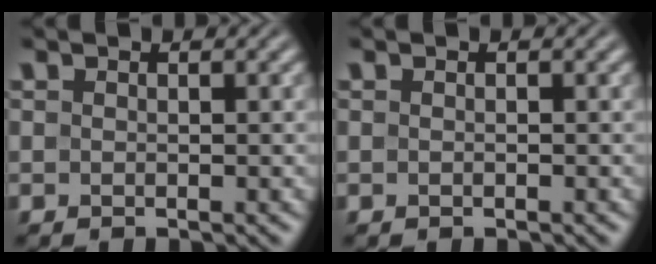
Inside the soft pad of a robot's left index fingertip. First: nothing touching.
{"total": 0.0}